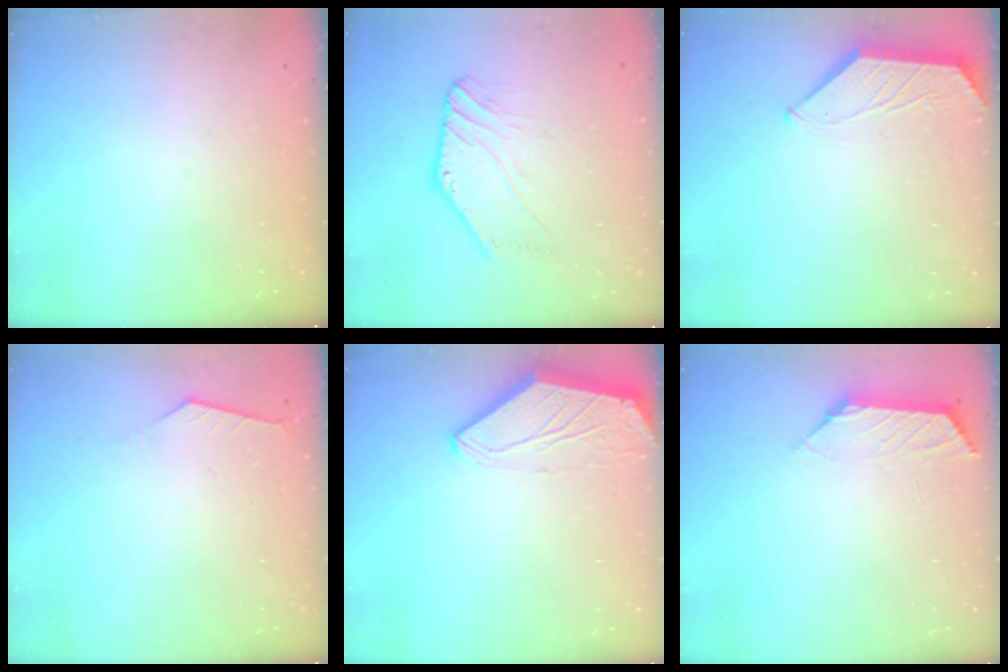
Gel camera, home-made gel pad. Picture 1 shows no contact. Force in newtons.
{"total": 5.4, "press": 5.3, "slide": 0.9}
{"total": 0.5, "press": 0.5, "slide": 0.2}
{"total": 2.9, "press": 2.9, "slide": 0.5}
{"total": 0.0}
{"total": 2.8, "press": 2.8, "slide": 0.3}